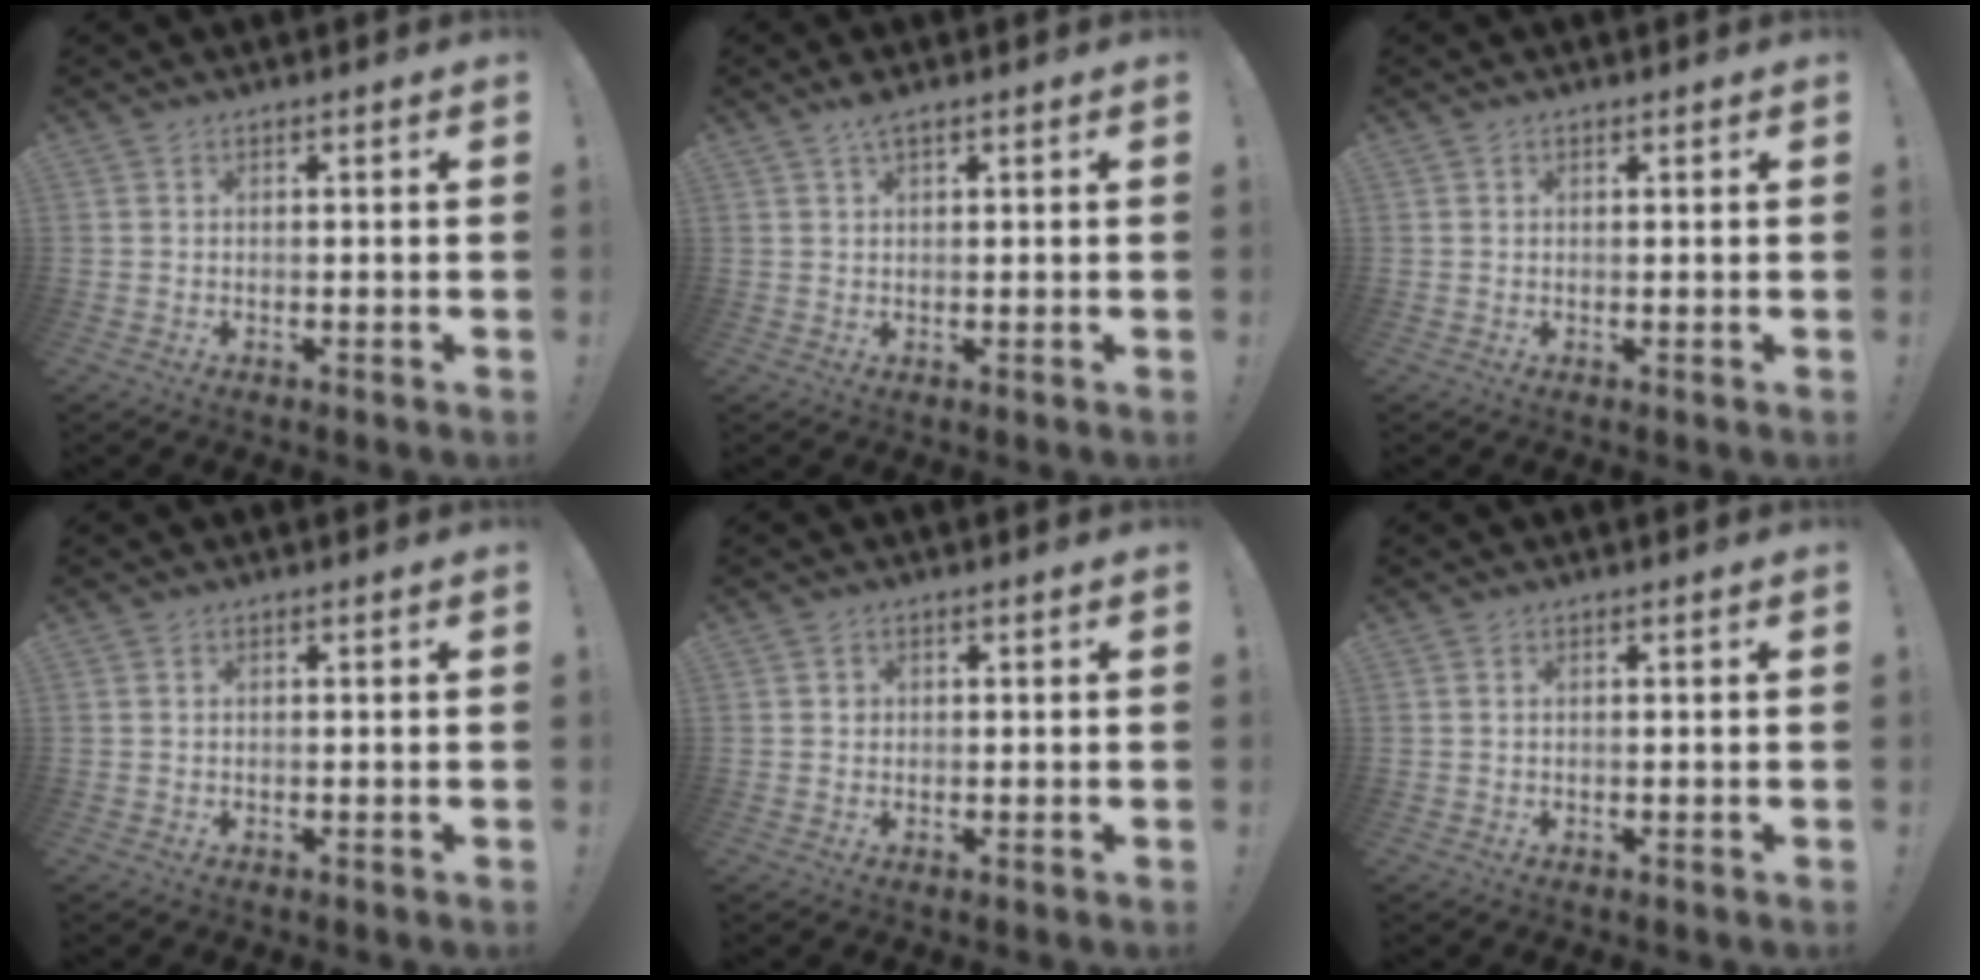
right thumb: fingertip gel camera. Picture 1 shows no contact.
{"total": 3.1, "force": [2.1, 1.0, 2.0], "torque": [-0.033, -0.006, 0.037]}
{"total": 0.5, "force": [0.5, 0.2, 0.0], "torque": [0.007, -0.003, 0.007]}
{"total": 0.0}
{"total": 1.3, "force": [-0.1, 1.3, 0.0], "torque": [0.004, 0.001, -0.003]}
{"total": 0.0}